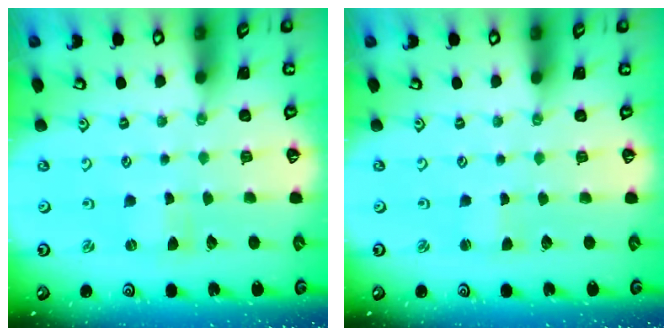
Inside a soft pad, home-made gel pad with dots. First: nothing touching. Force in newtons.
{"total": 0.6, "press": 0.6, "slide": 0.0}